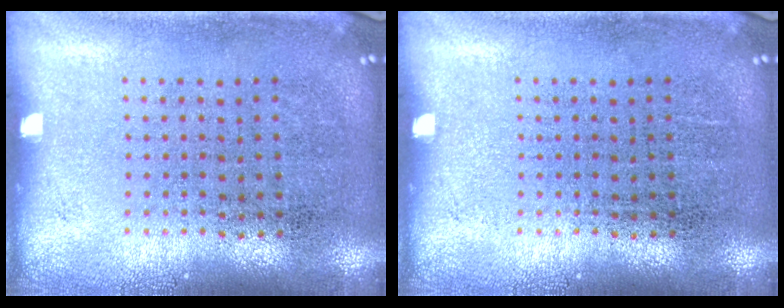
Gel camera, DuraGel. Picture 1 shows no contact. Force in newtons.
{"total": 0.0}